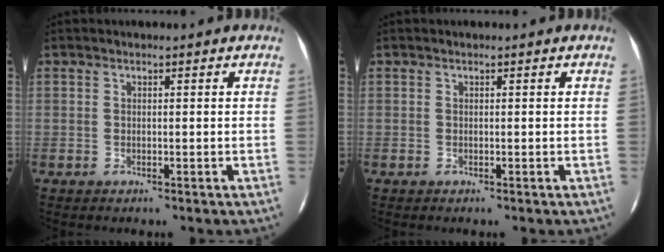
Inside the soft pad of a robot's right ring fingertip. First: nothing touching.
{"total": 0.0}